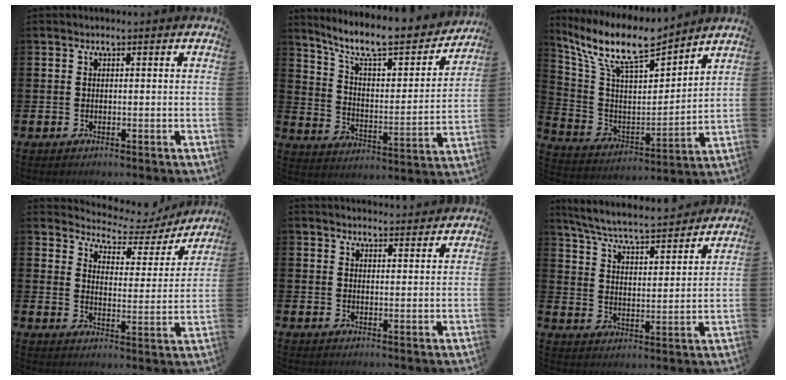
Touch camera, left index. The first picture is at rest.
{"total": 9.9, "force": [8.5, 2.3, 4.5], "torque": [-0.113, -0.061, 0.144]}
{"total": 11.4, "force": [9.7, 2.7, 5.4], "torque": [-0.143, -0.059, 0.169]}
{"total": 4.4, "force": [4.0, 1.7, 0.7], "torque": [-0.038, -0.037, 0.061]}
{"total": 2.9, "force": [2.9, 0.4, -0.2], "torque": [0.005, -0.020, 0.051]}
{"total": 6.1, "force": [5.7, 0.4, 2.0], "torque": [-0.072, -0.046, 0.095]}